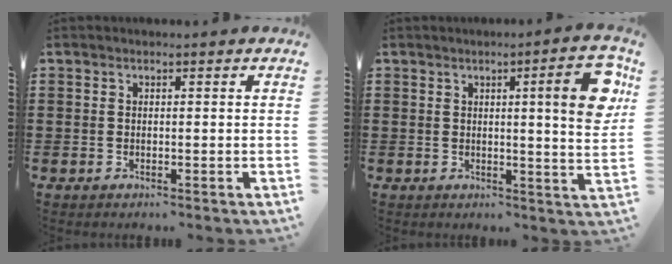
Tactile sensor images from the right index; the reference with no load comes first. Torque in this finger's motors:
{"motor_torque": [1.04, 0.68, 0.43, 0.08]}